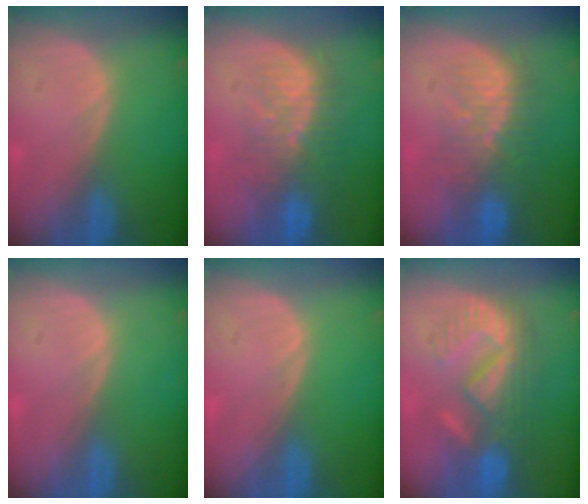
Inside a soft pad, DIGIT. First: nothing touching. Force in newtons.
{"total": 9.6, "press": 8.4, "slide": 4.6}
{"total": 9.6, "press": 8.4, "slide": 4.6}
{"total": 0.0}
{"total": 0.0}
{"total": 9.0, "press": 8.8, "slide": 1.9}